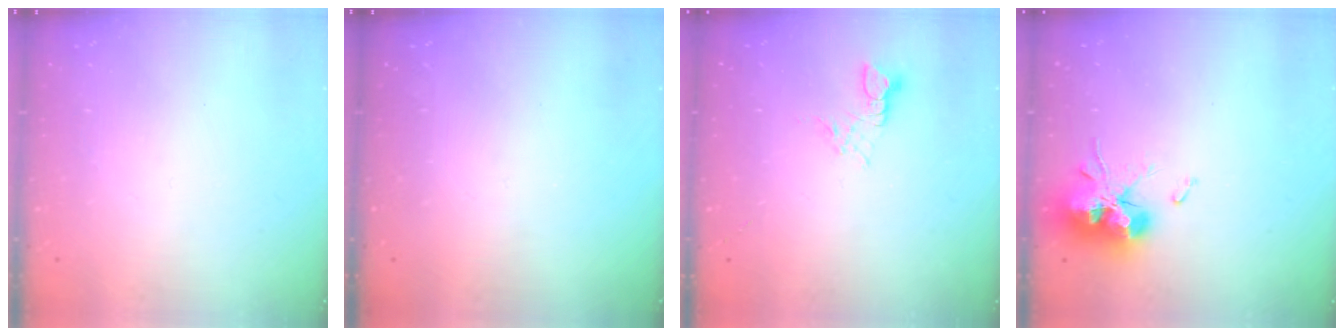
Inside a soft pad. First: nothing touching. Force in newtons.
{"total": 0.0}
{"total": 3.5, "press": 3.4, "slide": 0.5}
{"total": 16.7, "press": 16.6, "slide": 1.7}